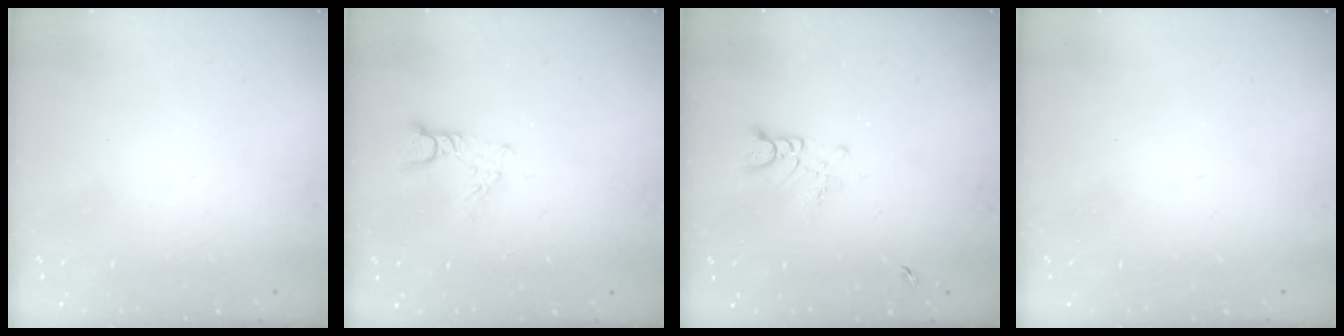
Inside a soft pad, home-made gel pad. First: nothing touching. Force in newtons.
{"total": 3.8, "press": 3.8, "slide": 0.4}
{"total": 2.9, "press": 2.9, "slide": 0.2}
{"total": 0.0}